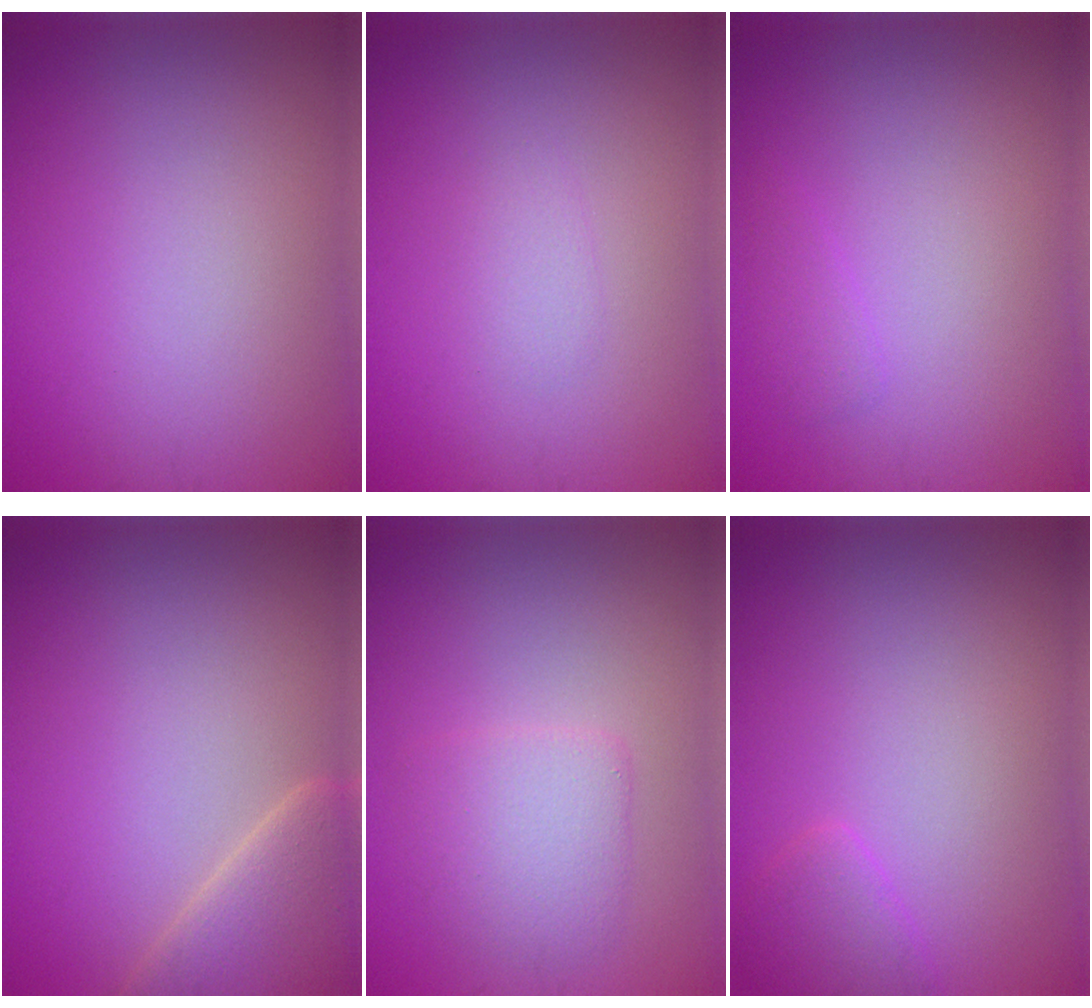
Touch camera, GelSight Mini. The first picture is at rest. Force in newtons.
{"total": 1.0, "press": 1.0, "slide": 0.1}
{"total": 1.0, "press": 1.0, "slide": 0.1}
{"total": 4.6, "press": 4.6, "slide": 0.4}
{"total": 2.9, "press": 2.9, "slide": 0.3}
{"total": 1.5, "press": 1.5, "slide": 0.1}